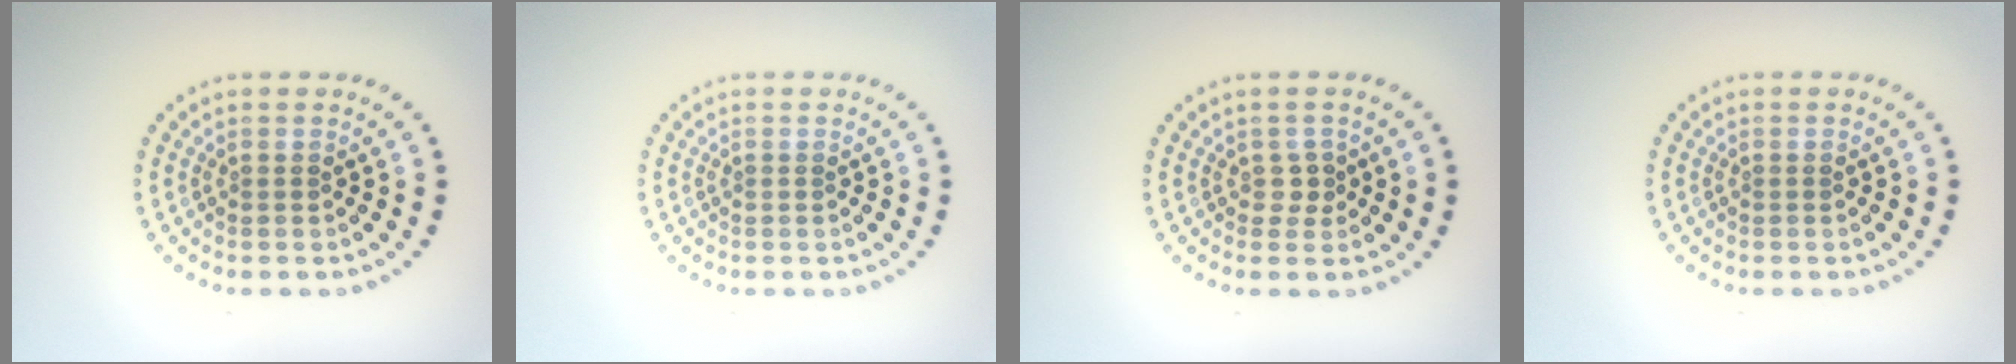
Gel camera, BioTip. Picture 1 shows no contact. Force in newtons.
{"total": 0.0}
{"total": 1.1, "press": 0.9, "slide": 0.6}
{"total": 0.0}